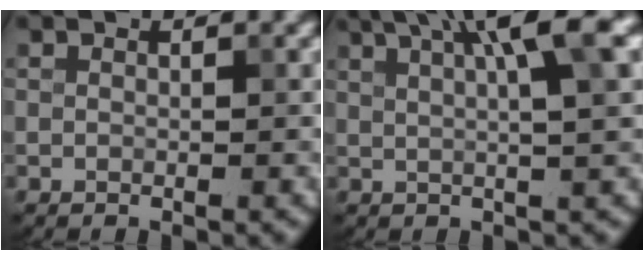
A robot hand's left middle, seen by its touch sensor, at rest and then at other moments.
{"total": 9.5, "force": [4.0, 2.1, 8.3], "torque": [-0.079, 0.035, 0.045]}